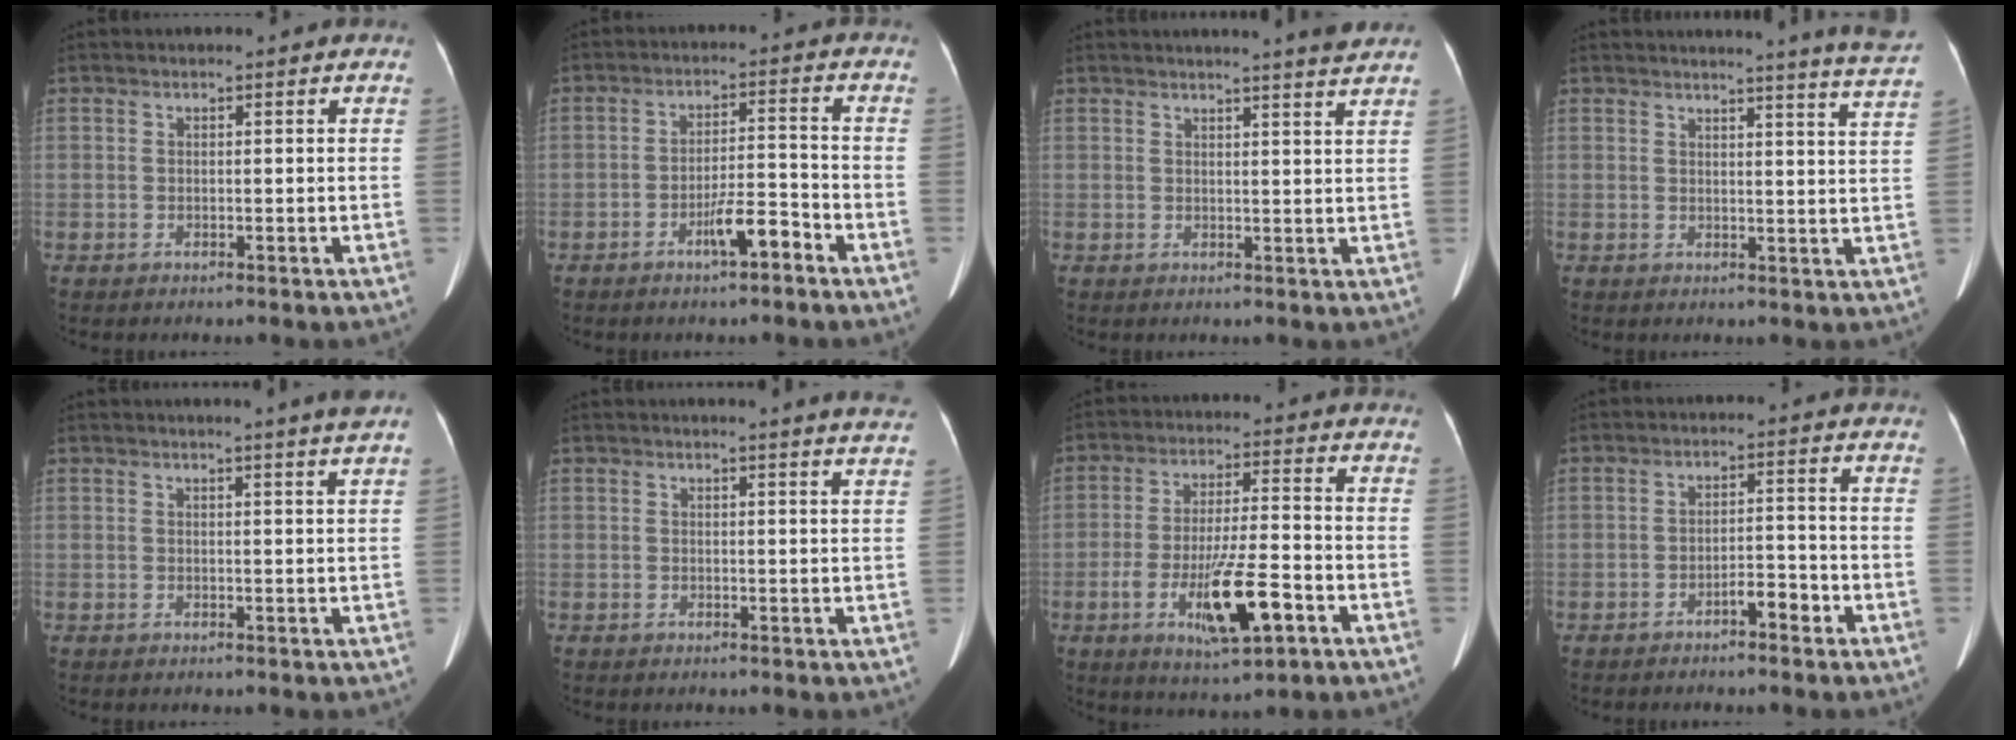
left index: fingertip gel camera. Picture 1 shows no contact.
{"total": 5.4, "force": [-3.4, 0.8, 4.0], "torque": [-0.071, 0.006, -0.058]}
{"total": 5.5, "force": [5.0, -1.0, 2.1], "torque": [-0.031, -0.004, 0.049]}
{"total": 9.7, "force": [9.0, -2.1, 2.7], "torque": [-0.032, -0.066, 0.084]}
{"total": 3.3, "force": [2.7, -1.0, 1.5], "torque": [-0.021, -0.005, 0.029]}
{"total": 6.7, "force": [6.3, -0.8, 2.3], "torque": [-0.024, -0.016, 0.047]}
{"total": 11.6, "force": [-4.4, 2.1, 10.5], "torque": [-0.192, -0.012, -0.070]}
{"total": 3.2, "force": [-2.2, 0.9, 2.2], "torque": [-0.032, 0.007, -0.036]}